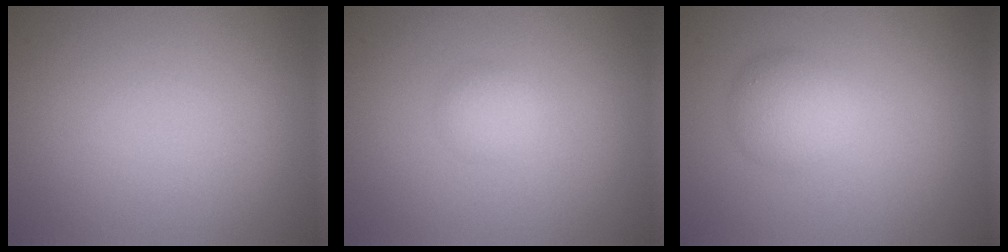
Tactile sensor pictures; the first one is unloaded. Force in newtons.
{"total": 1.5, "press": 1.5, "slide": 0.1}
{"total": 2.9, "press": 2.9, "slide": 0.1}